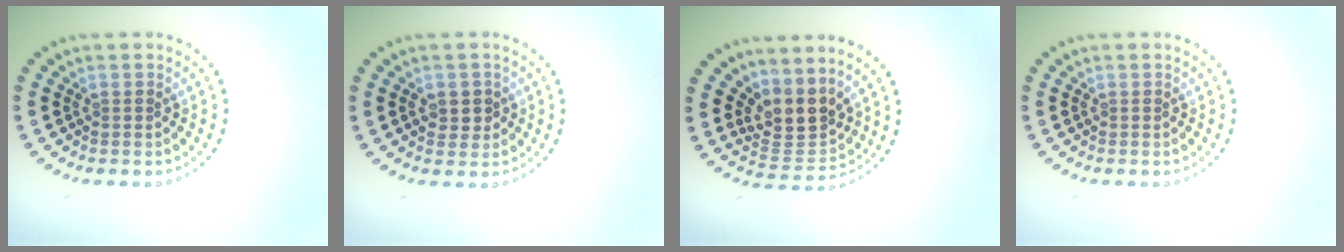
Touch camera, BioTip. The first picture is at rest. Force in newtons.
{"total": 1.5, "press": 1.5, "slide": 0.2}
{"total": 3.6, "press": 2.7, "slide": 2.4}
{"total": 0.0}